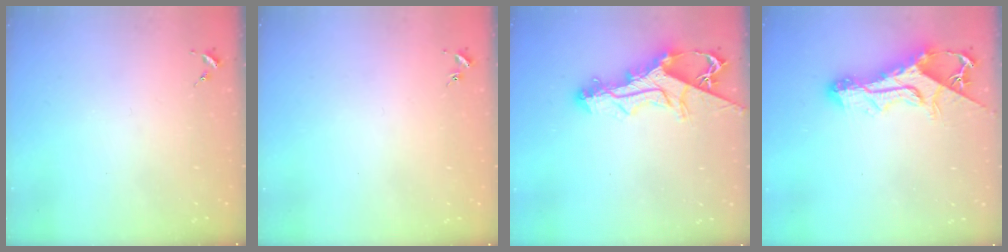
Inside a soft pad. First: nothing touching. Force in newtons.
{"total": 0.9, "press": 0.8, "slide": 0.2}
{"total": 13.3, "press": 13.2, "slide": 1.5}
{"total": 13.9, "press": 13.8, "slide": 1.4}